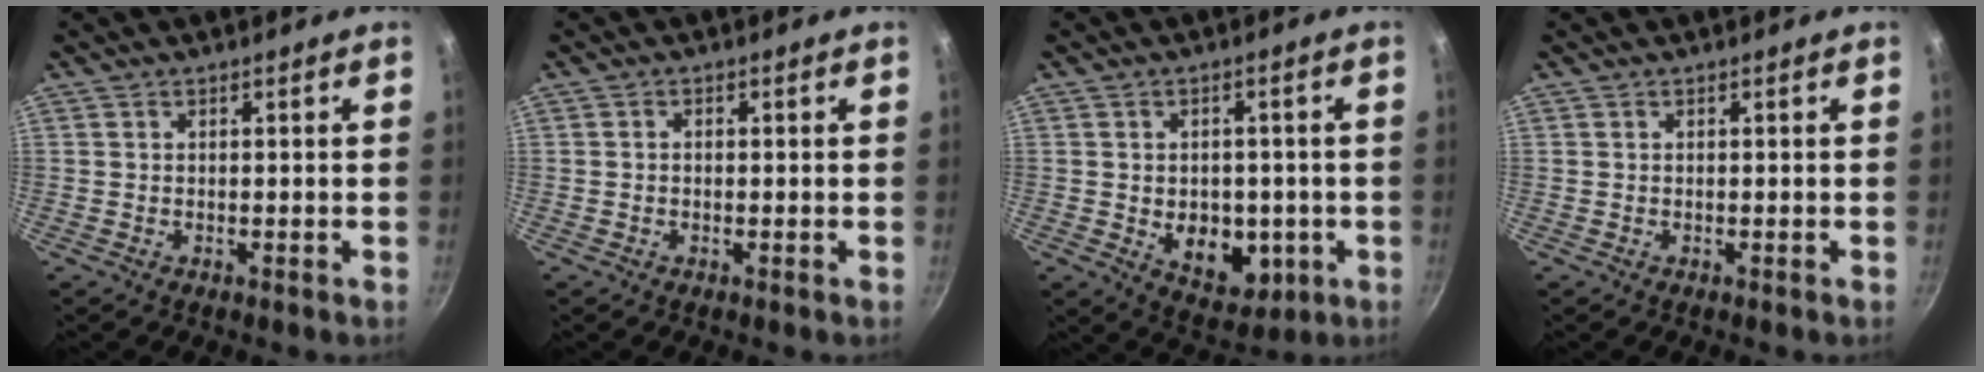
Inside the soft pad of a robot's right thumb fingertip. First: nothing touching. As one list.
[{"total": 0.8, "force": [-0.1, 0.6, 0.5], "torque": [-0.009, 0.005, -0.002]}, {"total": 10.5, "force": [-2.0, 7.4, 7.1], "torque": [-0.065, -0.008, -0.013]}, {"total": 0.0}]